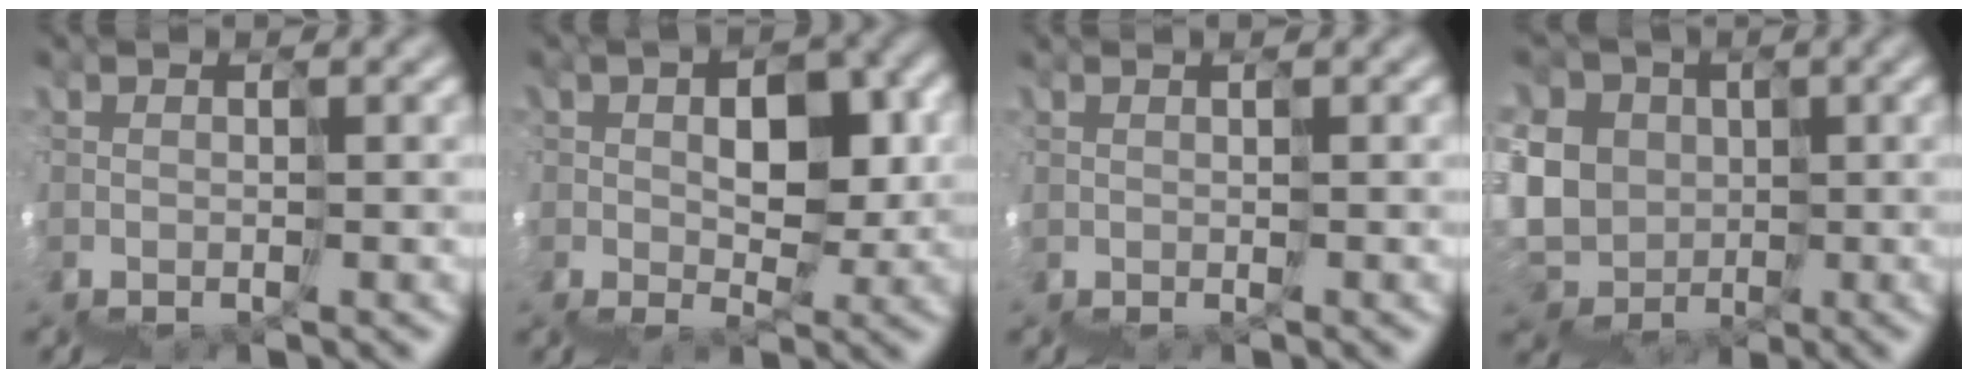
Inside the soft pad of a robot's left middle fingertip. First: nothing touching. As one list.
[{"total": 6.0, "force": [2.4, 4.0, 3.7], "torque": [-0.062, 0.019, 0.046]}, {"total": 0.8, "force": [0.7, -0.1, -0.4], "torque": [0.015, 0.010, 0.013]}, {"total": 7.4, "force": [1.6, 7.2, 0.6], "torque": [-0.036, 0.022, -0.011]}]